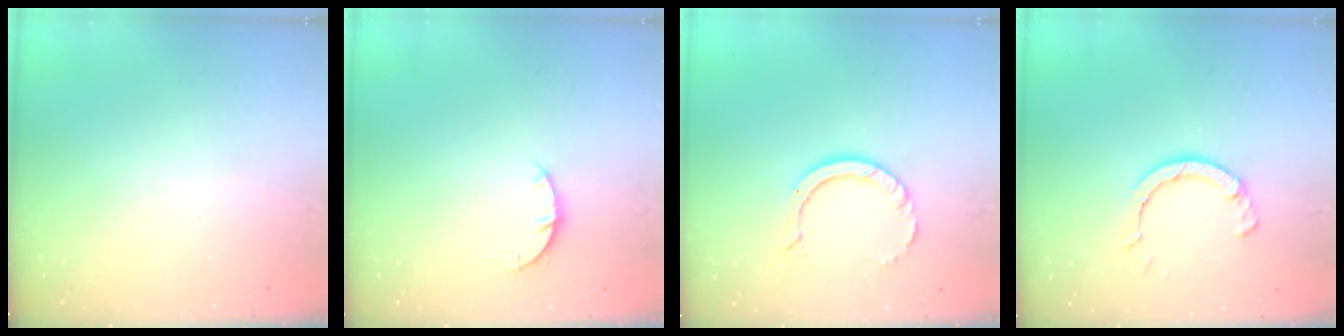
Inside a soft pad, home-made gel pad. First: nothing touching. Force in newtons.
{"total": 3.3, "press": 3.2, "slide": 0.5}
{"total": 7.2, "press": 7.2, "slide": 0.5}
{"total": 5.7, "press": 5.6, "slide": 0.7}